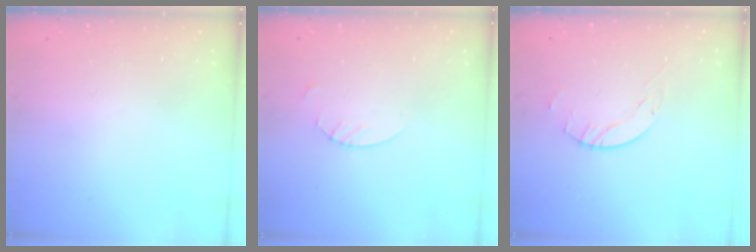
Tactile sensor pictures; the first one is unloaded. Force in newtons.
{"total": 1.8, "press": 1.8, "slide": 0.2}
{"total": 4.1, "press": 4.1, "slide": 0.2}